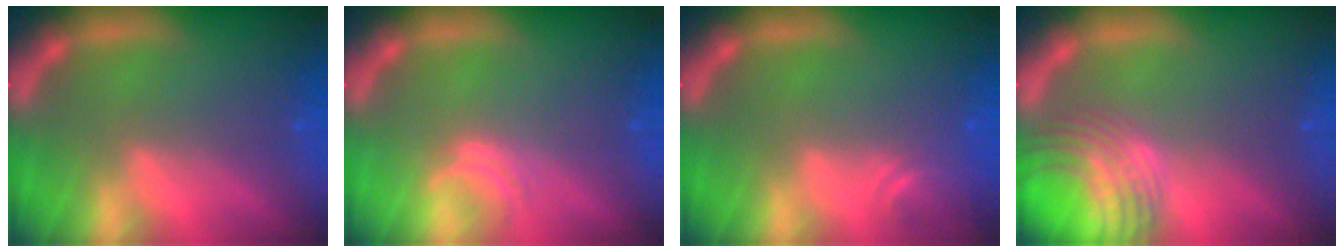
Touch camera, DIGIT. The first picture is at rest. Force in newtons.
{"total": 1.5}
{"total": 2.4}
{"total": 8.5}